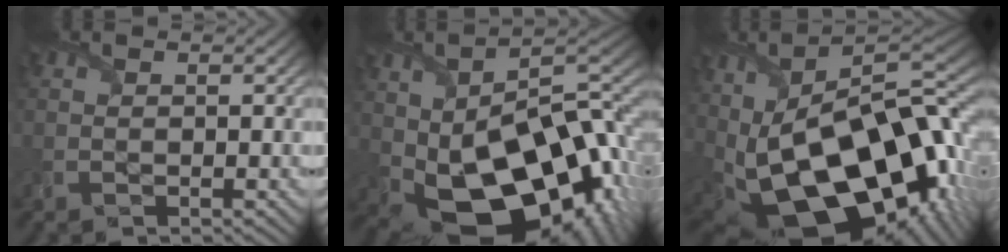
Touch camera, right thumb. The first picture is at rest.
{"total": 21.5, "force": [-3.6, 13.0, 16.7], "torque": [-0.291, -0.044, -0.027]}
{"total": 23.1, "force": [-2.4, 13.6, 18.6], "torque": [-0.322, -0.018, -0.032]}